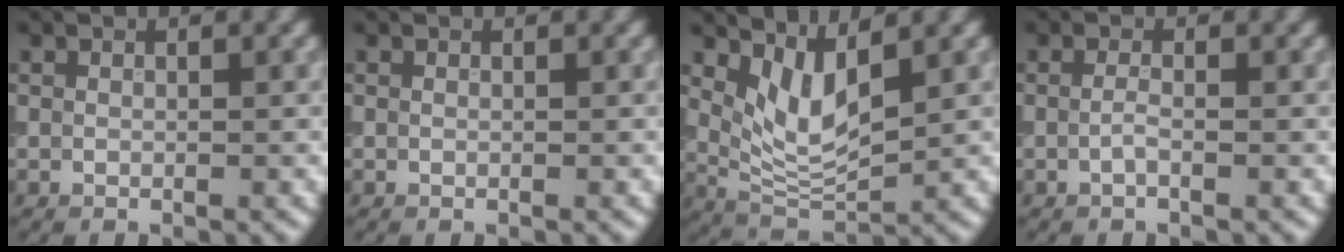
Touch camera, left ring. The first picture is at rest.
{"total": 0.0}
{"total": 4.5, "force": [2.0, 1.9, 3.6], "torque": [-0.078, -0.013, 0.045]}
{"total": 1.0, "force": [-0.3, 0.2, 0.9], "torque": [-0.021, -0.003, -0.008]}